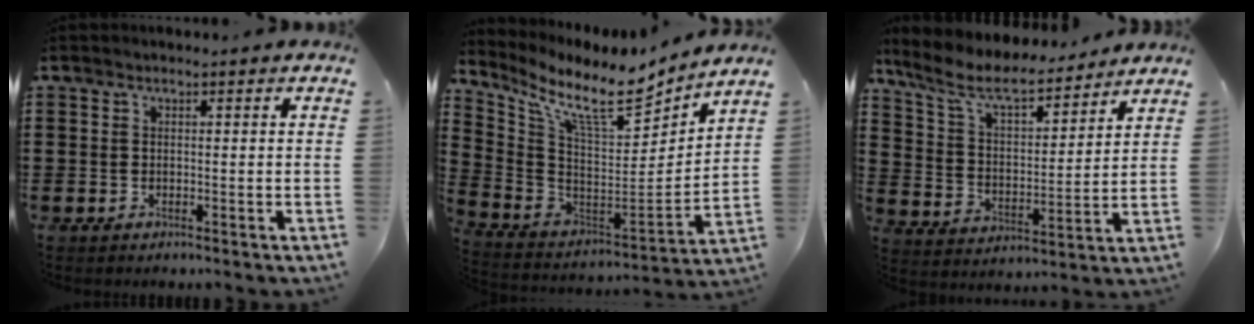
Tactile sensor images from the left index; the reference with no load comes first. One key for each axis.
{"total": 11.0, "fx": 8.4, "fy": 2.2, "fz": 6.8, "tx": -0.149, "ty": -0.063, "tz": 0.137}
{"total": 7.6, "fx": 6.4, "fy": 1.8, "fz": 3.8, "tx": -0.103, "ty": -0.035, "tz": 0.106}